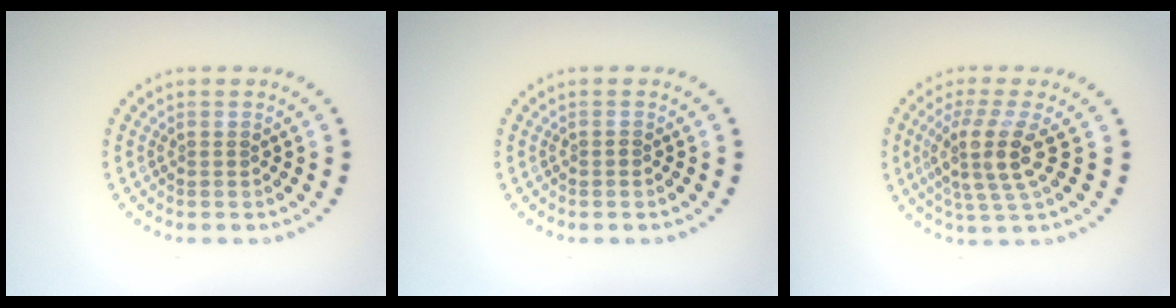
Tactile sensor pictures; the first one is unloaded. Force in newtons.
{"total": 0.5, "press": 0.5, "slide": 0.2}
{"total": 4.1, "press": 3.2, "slide": 2.6}